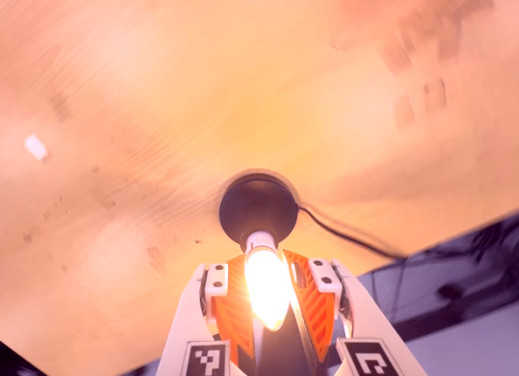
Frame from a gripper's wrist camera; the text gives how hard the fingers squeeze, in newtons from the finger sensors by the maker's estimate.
{"total": 14.3, "left": 14.8, "right": 13.8}